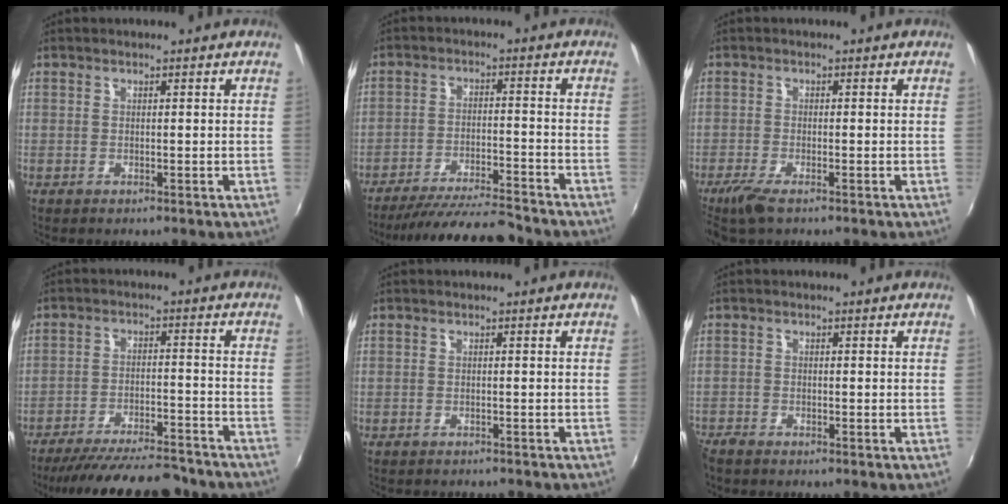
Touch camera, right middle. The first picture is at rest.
{"total": 12.8, "force": [-11.8, 1.3, 4.8], "torque": [-0.108, -0.003, -0.186]}
{"total": 4.1, "force": [-2.9, 0.7, 2.8], "torque": [-0.070, -0.014, -0.058]}
{"total": 18.8, "force": [-16.8, 4.0, 7.6], "torque": [-0.151, -0.008, -0.236]}
{"total": 2.7, "force": [-2.6, 0.7, 0.7], "torque": [-0.022, -0.012, -0.038]}
{"total": 2.6, "force": [-2.4, 0.8, 0.6], "torque": [-0.022, -0.013, -0.049]}